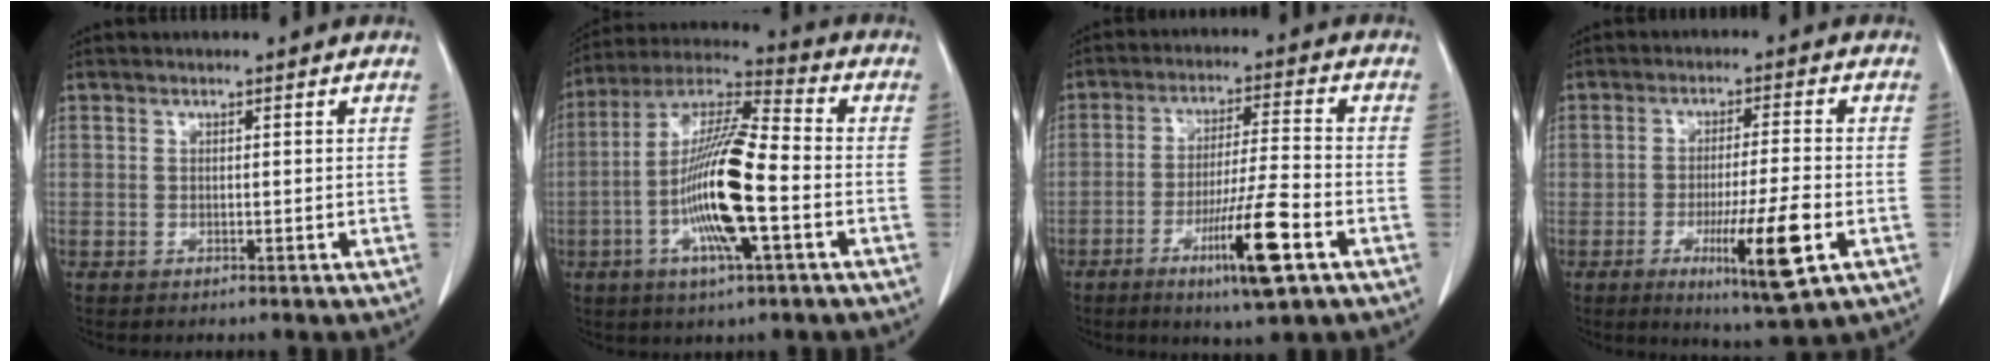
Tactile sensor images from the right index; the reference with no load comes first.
{"total": 15.8, "force": [-3.7, 1.7, 15.2], "torque": [-0.297, -0.002, -0.073]}
{"total": 11.5, "force": [-5.3, -0.1, 10.2], "torque": [-0.177, -0.018, -0.091]}
{"total": 11.1, "force": [-3.9, 0.1, 10.4], "torque": [-0.168, -0.029, -0.061]}